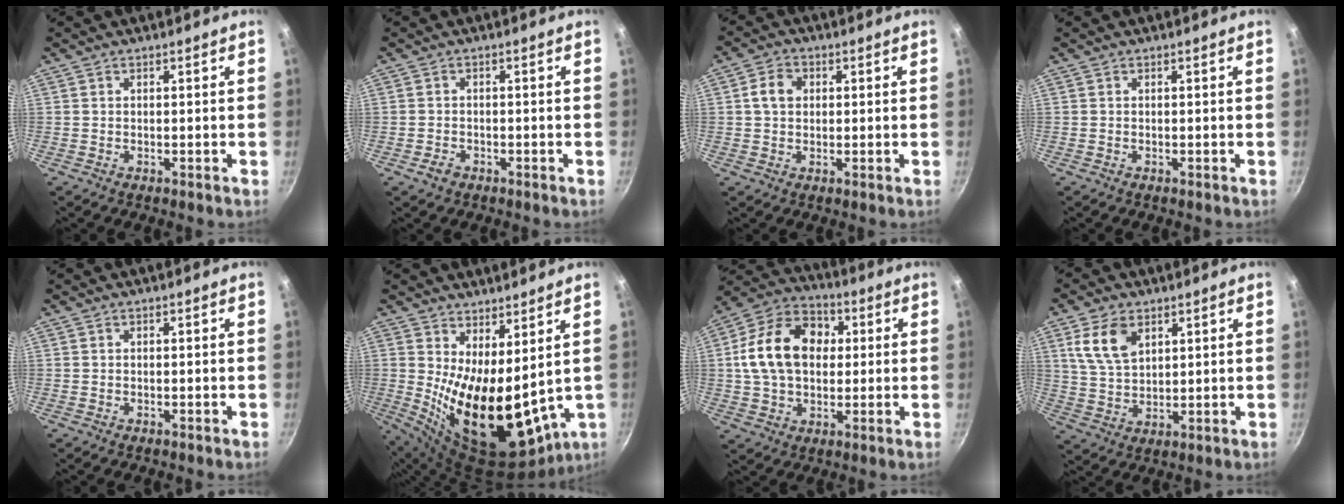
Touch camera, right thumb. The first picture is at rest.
{"total": 2.0, "force": [-1.2, 1.4, 0.8], "torque": [-0.011, 0.012, -0.020]}
{"total": 4.8, "force": [0.9, 3.9, 2.8], "torque": [-0.036, 0.009, 0.009]}
{"total": 0.0}
{"total": 0.0}
{"total": 18.3, "force": [3.5, 8.2, 15.9], "torque": [-0.226, -0.055, 0.083]}
{"total": 16.7, "force": [2.3, 12.2, 11.2], "torque": [-0.170, 0.023, 0.025]}
{"total": 9.0, "force": [4.1, 5.3, 6.0], "torque": [-0.103, -0.017, 0.084]}